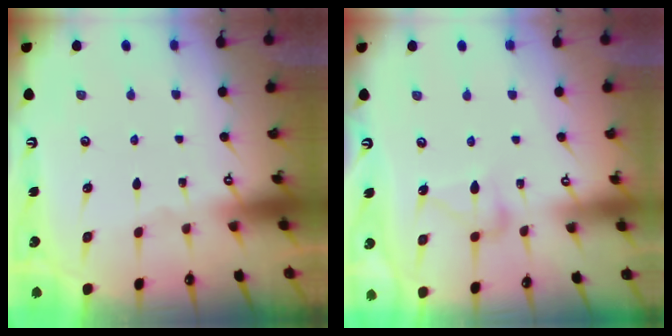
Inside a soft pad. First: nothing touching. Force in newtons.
{"total": 9.5, "press": 9.5, "slide": 0.6}